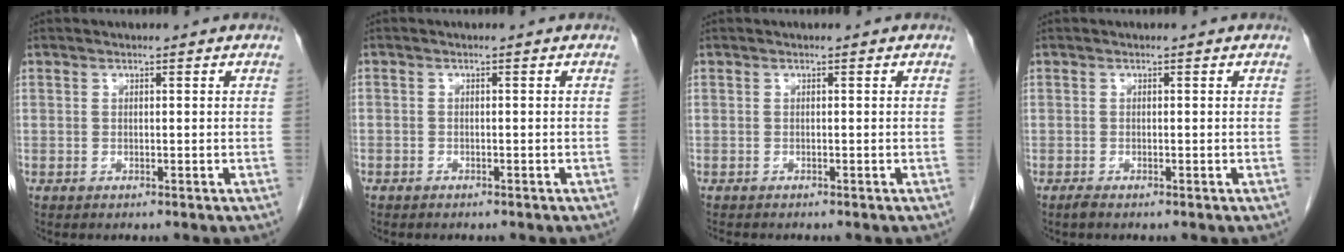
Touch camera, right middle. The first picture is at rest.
{"total": 1.0, "force": [-0.8, 0.6, 0.1], "torque": [-0.005, 0.003, -0.012]}
{"total": 1.3, "force": [-1.2, 0.2, 0.4], "torque": [-0.012, -0.004, -0.016]}
{"total": 0.6, "force": [-0.5, 0.0, 0.3], "torque": [-0.014, -0.003, -0.011]}